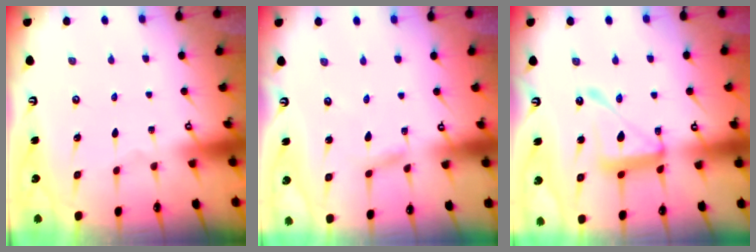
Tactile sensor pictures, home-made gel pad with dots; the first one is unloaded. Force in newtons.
{"total": 1.6, "press": 1.5, "slide": 0.1}
{"total": 14.0, "press": 13.9, "slide": 1.3}